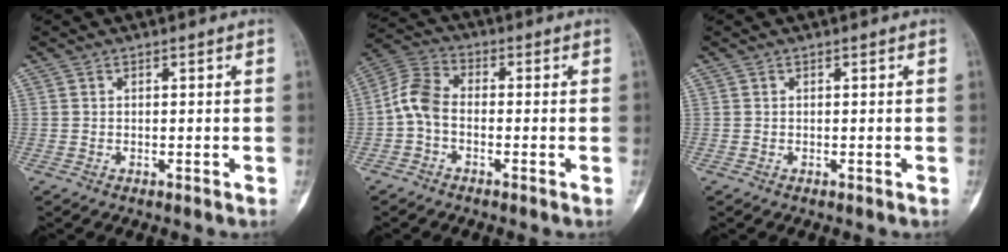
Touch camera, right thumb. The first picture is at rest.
{"total": 6.5, "force": [-1.4, 3.9, 5.0], "torque": [-0.101, 0.021, -0.042]}
{"total": 0.0}